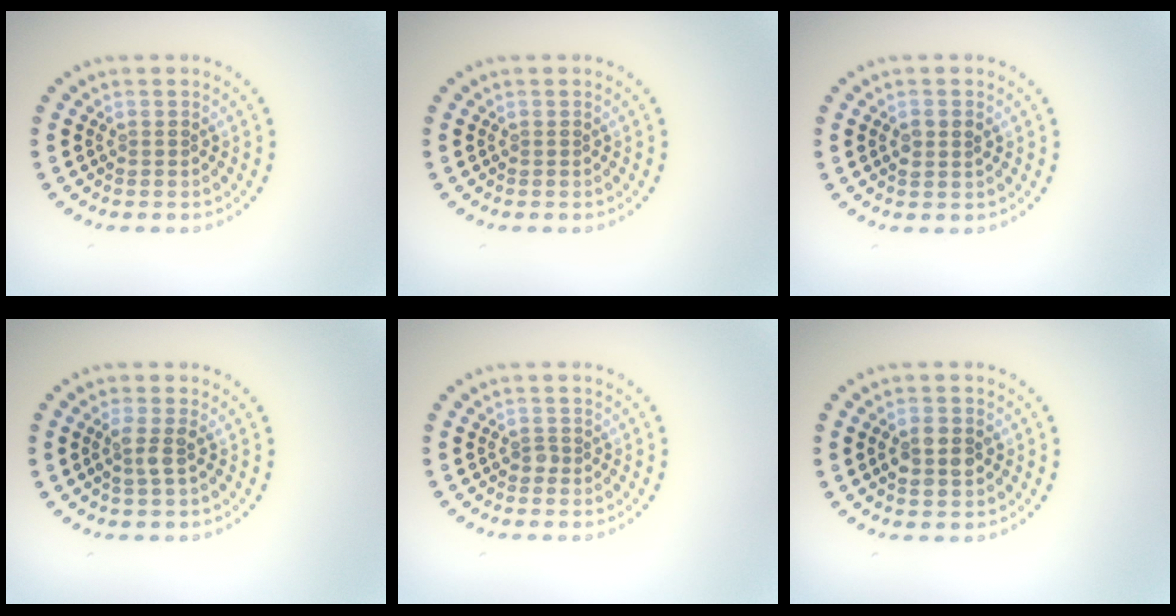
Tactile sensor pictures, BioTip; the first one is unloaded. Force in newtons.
{"total": 0.0}
{"total": 1.5, "press": 1.5, "slide": 0.3}
{"total": 1.6, "press": 1.4, "slide": 0.8}
{"total": 0.8, "press": 0.5, "slide": 0.5}
{"total": 2.9, "press": 2.9, "slide": 0.1}